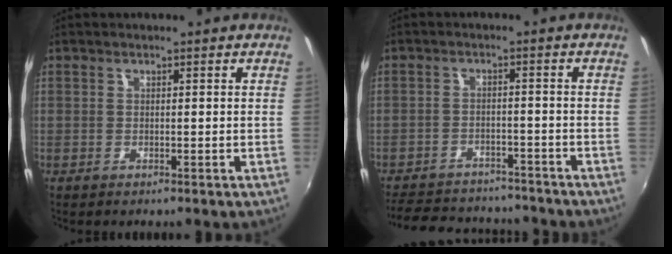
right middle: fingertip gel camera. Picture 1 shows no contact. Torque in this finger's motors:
{"motor_torque": [1.03, -1.11, 0.07, 0.03]}